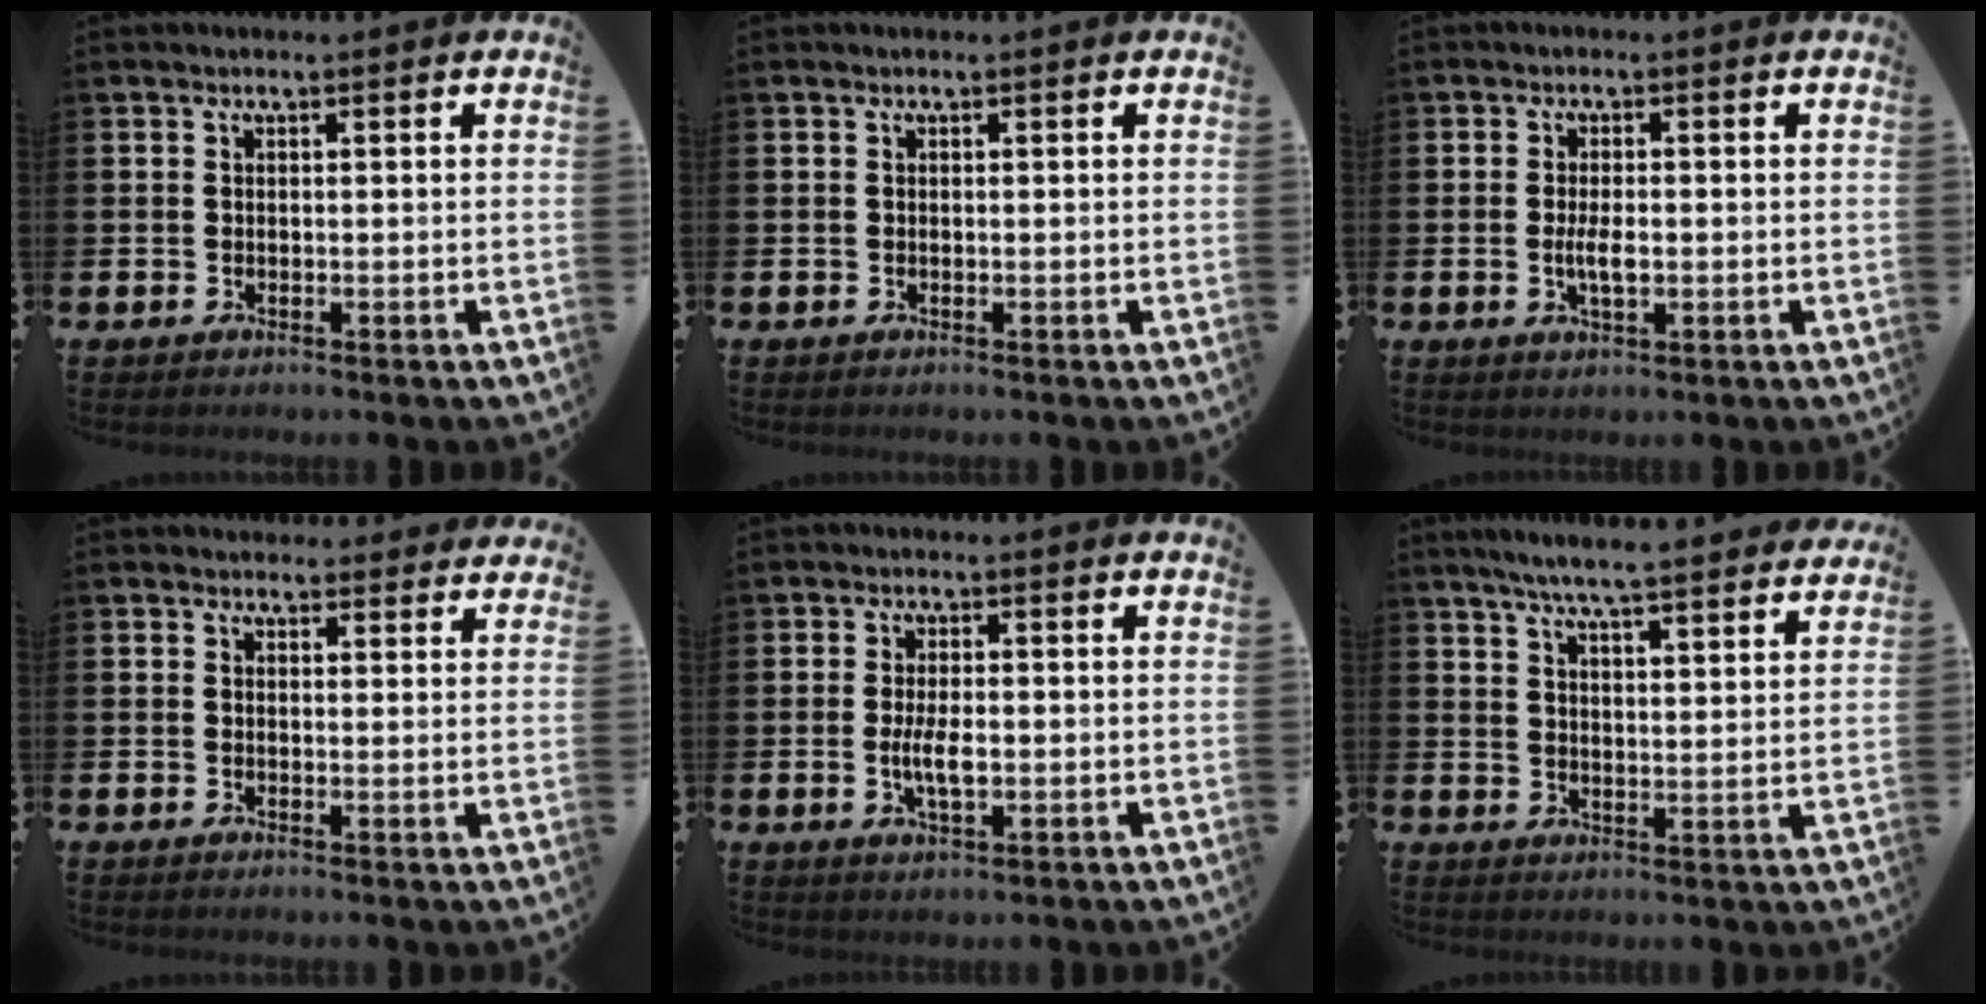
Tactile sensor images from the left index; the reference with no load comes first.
{"total": 0.0}
{"total": 3.0, "force": [-0.3, 1.2, 2.7], "torque": [-0.044, -0.001, -0.007]}
{"total": 2.4, "force": [2.3, 0.8, -0.1], "torque": [0.016, -0.012, 0.038]}
{"total": 3.7, "force": [-0.4, 1.6, 3.3], "torque": [-0.055, -0.005, -0.013]}
{"total": 6.4, "force": [6.1, -0.1, 1.9], "torque": [-0.051, -0.034, 0.105]}